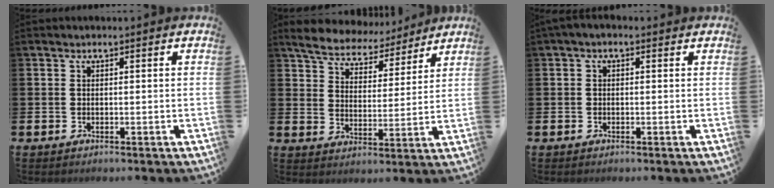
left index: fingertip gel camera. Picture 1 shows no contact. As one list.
[{"total": 6.5, "force": [6.2, 1.7, 1.0], "torque": [-0.045, -0.044, 0.107]}, {"total": 0.7, "force": [-0.4, 0.4, 0.5], "torque": [-0.006, 0.002, -0.009]}]